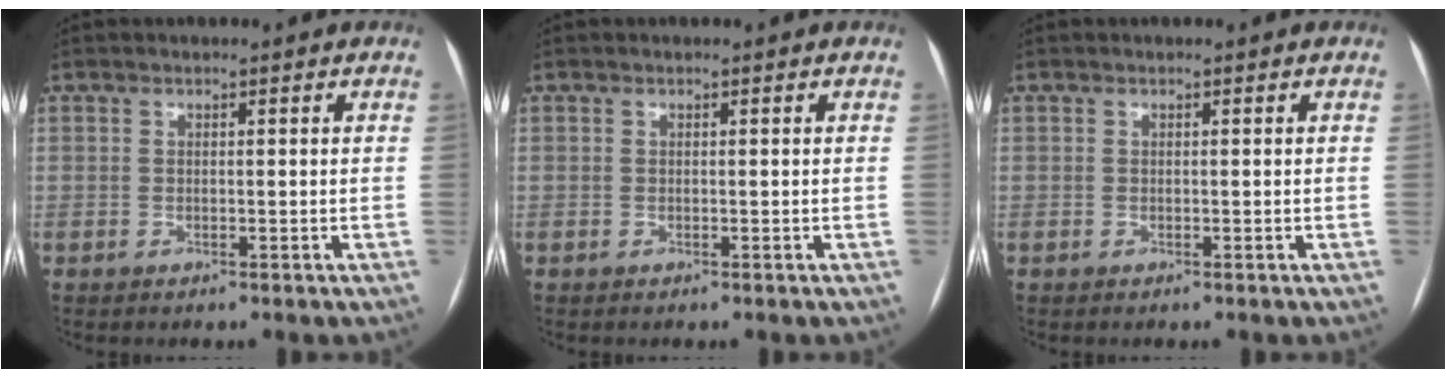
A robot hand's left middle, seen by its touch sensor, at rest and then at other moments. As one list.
[{"total": 0.0}, {"total": 0.0}]